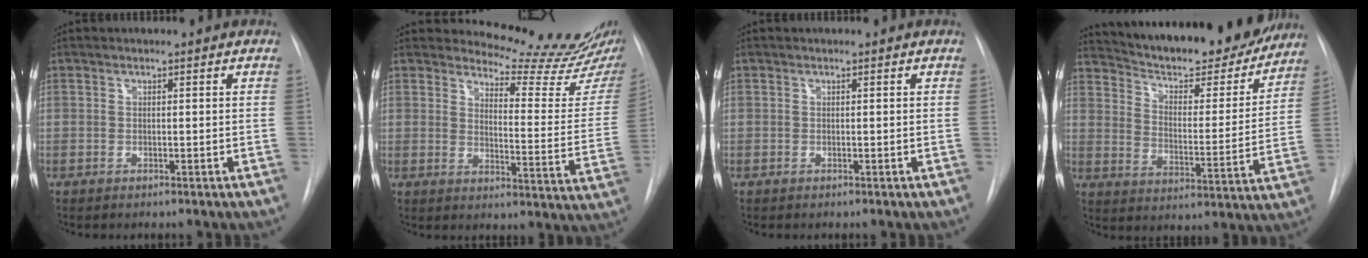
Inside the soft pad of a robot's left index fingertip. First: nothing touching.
{"total": 13.1, "force": [12.8, -0.2, 3.0], "torque": [-0.038, -0.110, 0.146]}
{"total": 0.0}
{"total": 23.0, "force": [20.6, 4.8, 8.8], "torque": [-0.139, -0.034, 0.281]}